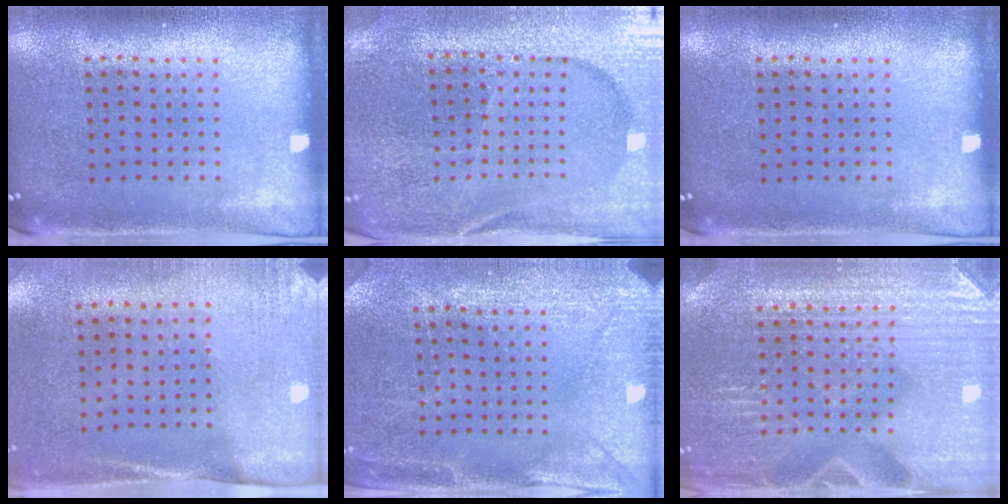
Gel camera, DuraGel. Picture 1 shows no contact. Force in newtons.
{"total": 3.4, "press": 3.4, "slide": 0.5}
{"total": 0.0}
{"total": 2.6, "press": 2.3, "slide": 1.3}
{"total": 2.9, "press": 2.8, "slide": 0.6}
{"total": 4.2, "press": 4.0, "slide": 1.3}